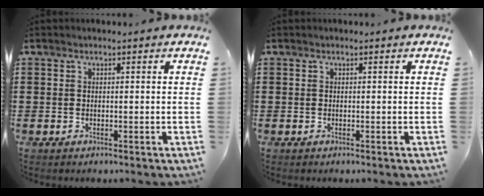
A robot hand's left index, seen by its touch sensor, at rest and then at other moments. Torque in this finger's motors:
{"motor_torque": [-0.02, -0.02, 0.00, 0.00]}